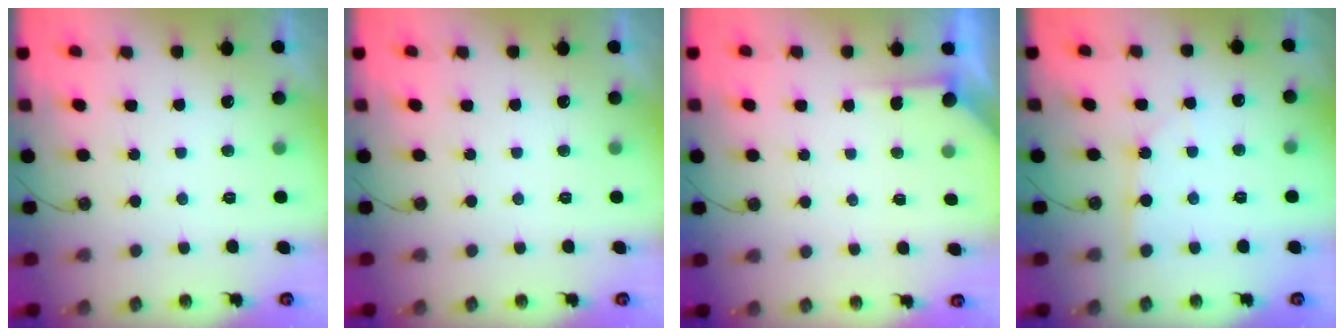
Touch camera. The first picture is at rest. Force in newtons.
{"total": 0.0}
{"total": 1.6, "press": 1.6, "slide": 0.2}
{"total": 2.3, "press": 2.3, "slide": 0.3}